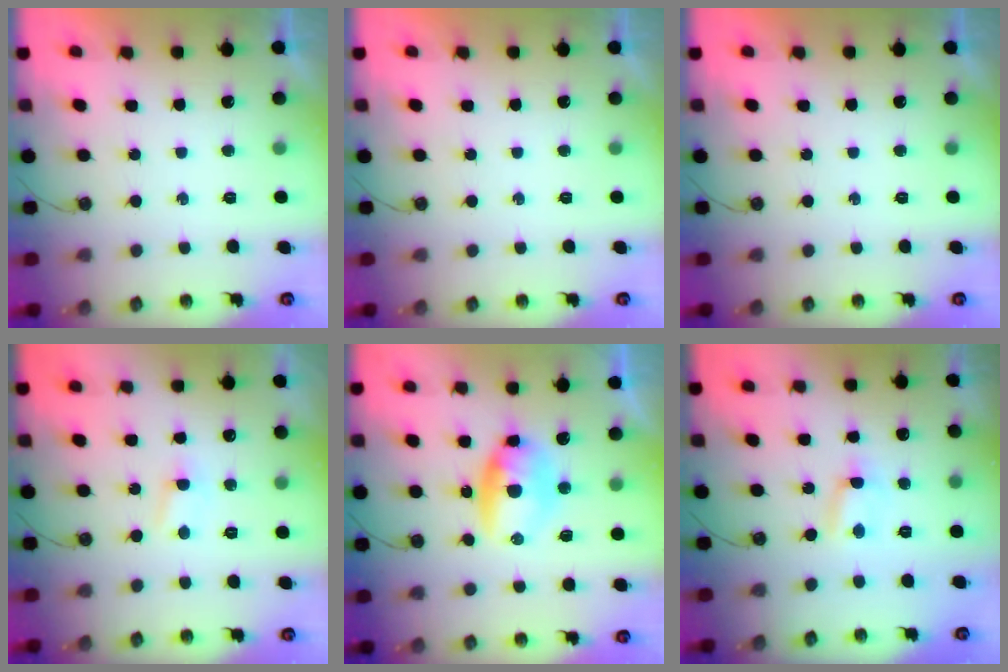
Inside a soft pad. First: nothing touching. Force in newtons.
{"total": 0.0}
{"total": 0.0}
{"total": 3.2, "press": 3.2, "slide": 0.4}
{"total": 17.5, "press": 10.4, "slide": 14.1}
{"total": 1.2, "press": 1.1, "slide": 0.6}